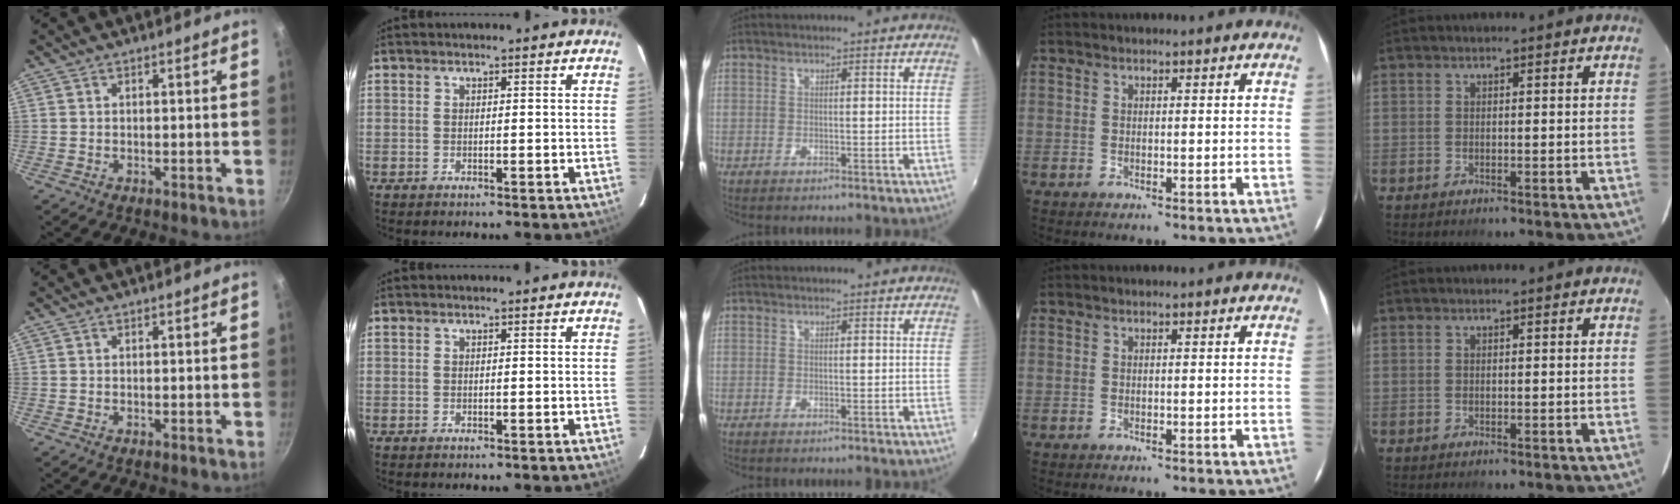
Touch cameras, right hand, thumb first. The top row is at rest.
{}